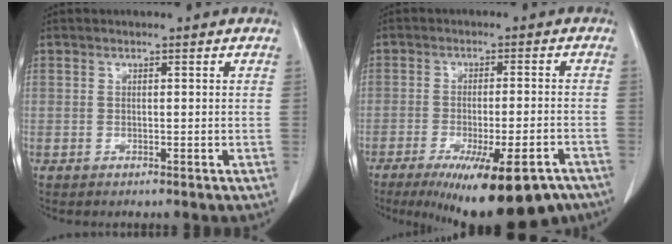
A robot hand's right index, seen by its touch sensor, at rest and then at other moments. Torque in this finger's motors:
{"motor_torque": [1.45, -0.69, 0.87, 0.21]}